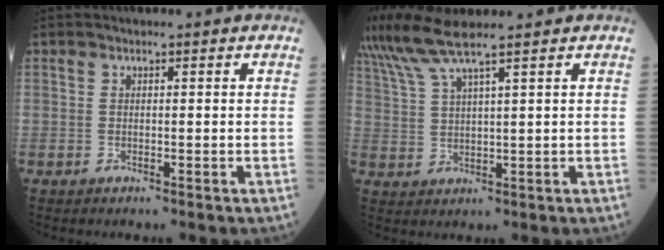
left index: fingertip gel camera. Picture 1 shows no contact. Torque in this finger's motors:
{"motor_torque": [1.07, -1.07, 0.32, 0.21]}